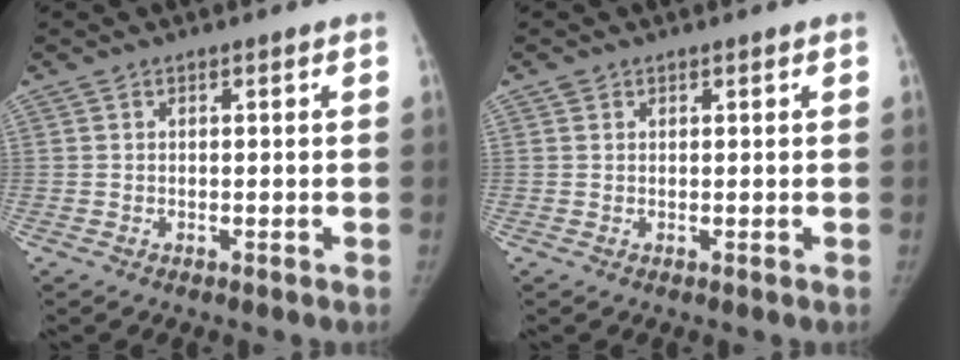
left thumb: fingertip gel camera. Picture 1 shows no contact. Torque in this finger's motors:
{"motor_torque": [-0.06, 0.01, 0.19, -0.36, 0.02]}